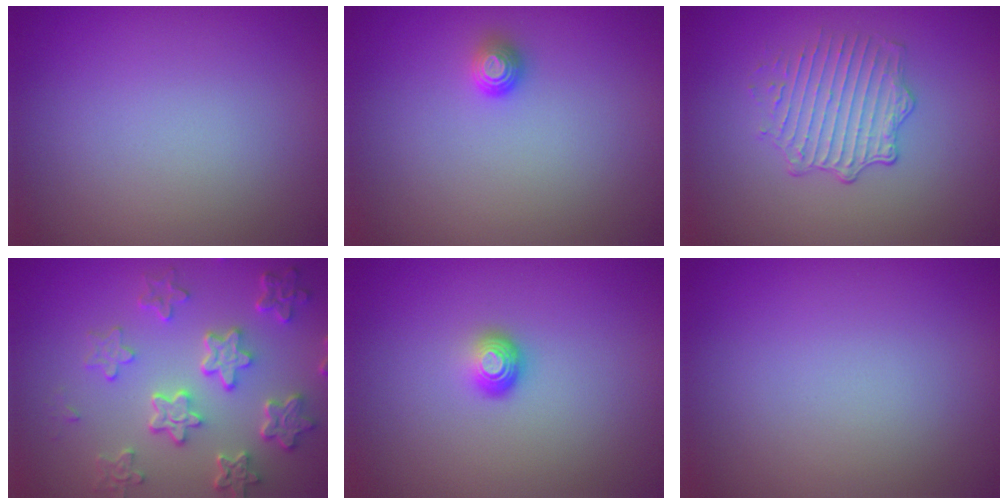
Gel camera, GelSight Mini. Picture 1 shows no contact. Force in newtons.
{"total": 1.2, "press": 1.1, "slide": 0.4}
{"total": 2.6, "press": 2.0, "slide": 1.6}
{"total": 6.1, "press": 4.7, "slide": 4.0}
{"total": 1.6, "press": 1.1, "slide": 1.1}
{"total": 0.0}